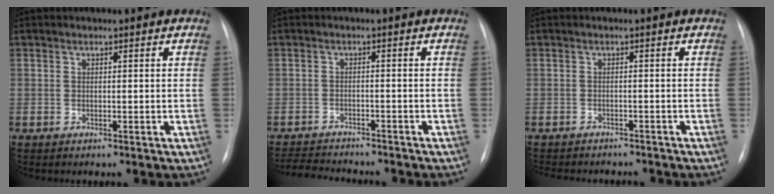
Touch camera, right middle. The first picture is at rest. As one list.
[{"total": 9.3, "force": [-8.8, 1.5, 2.9], "torque": [-0.048, -0.002, -0.127]}, {"total": 9.4, "force": [-8.4, 3.0, 2.9], "torque": [-0.048, 0.000, -0.101]}]